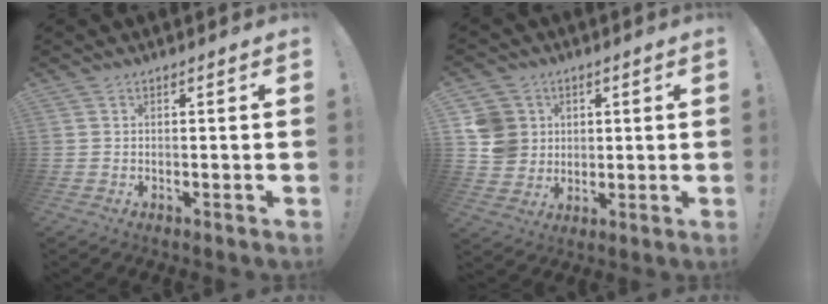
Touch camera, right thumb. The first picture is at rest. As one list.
[{"total": 9.9, "force": [2.6, 9.2, 2.8], "torque": [-0.051, -0.010, 0.055]}]